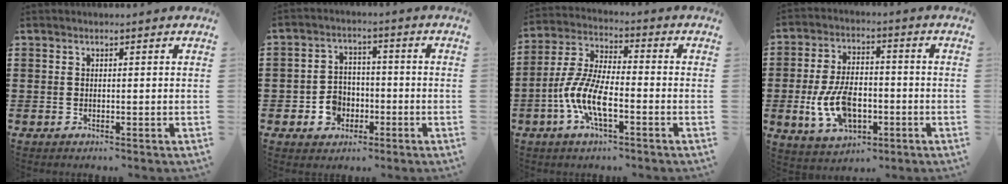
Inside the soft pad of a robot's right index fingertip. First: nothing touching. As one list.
[{"total": 5.7, "force": [-1.9, 5.0, 2.0], "torque": [-0.055, 0.013, -0.034]}, {"total": 8.9, "force": [-3.4, 3.0, 7.6], "torque": [-0.190, -0.013, -0.071]}, {"total": 10.0, "force": [-2.5, 5.7, 7.8], "torque": [-0.177, 0.000, -0.047]}]